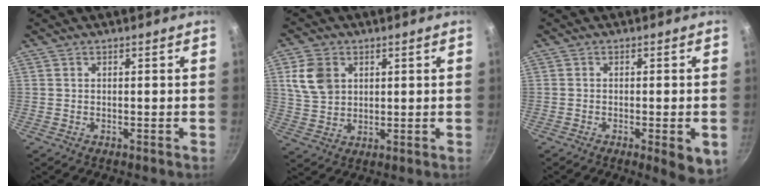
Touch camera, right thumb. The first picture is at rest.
{"total": 8.3, "force": [2.8, 6.3, 4.7], "torque": [-0.075, -0.006, 0.056]}
{"total": 6.1, "force": [-2.1, 1.5, 5.5], "torque": [-0.065, 0.000, -0.027]}